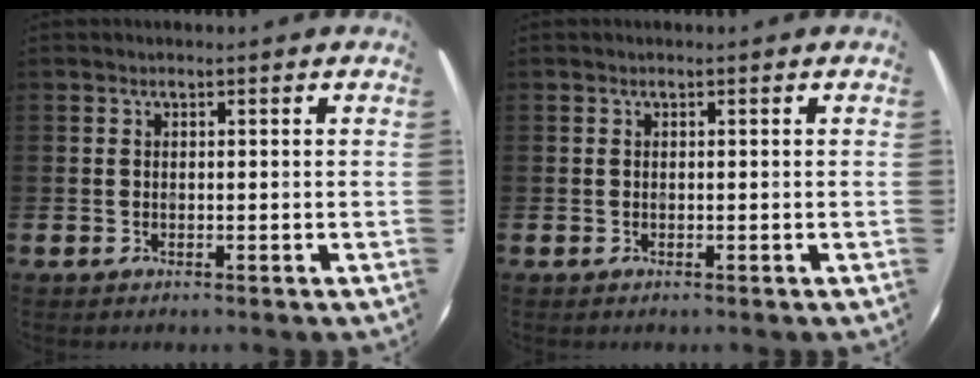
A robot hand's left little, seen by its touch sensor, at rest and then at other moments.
{"total": 0.0}